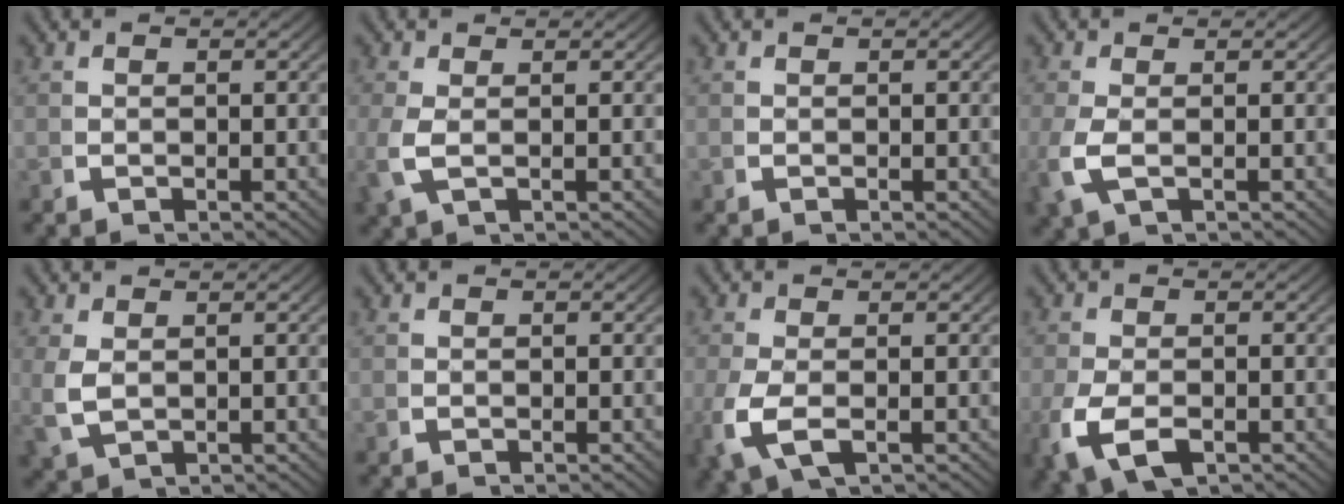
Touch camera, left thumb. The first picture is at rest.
{"total": 2.4, "force": [0.1, 1.1, 2.1], "torque": [-0.071, -0.010, 0.012]}
{"total": 0.0}
{"total": 2.8, "force": [-0.3, 1.5, 2.4], "torque": [-0.080, -0.011, 0.003]}
{"total": 2.6, "force": [0.4, 1.7, 2.0], "torque": [-0.060, -0.013, 0.026]}
{"total": 0.0}
{"total": 4.3, "force": [-1.0, 2.3, 3.4], "torque": [-0.104, -0.019, -0.004]}
{"total": 5.2, "force": [-2.1, 3.2, 3.5], "torque": [-0.102, -0.028, -0.018]}